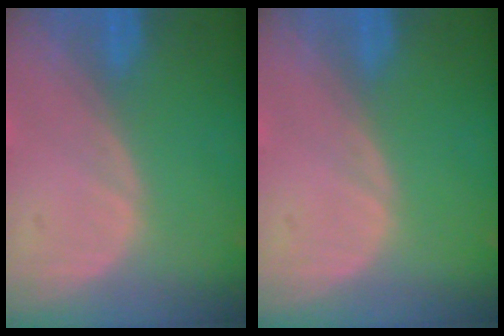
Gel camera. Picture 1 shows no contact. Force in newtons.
{"total": 0.0}